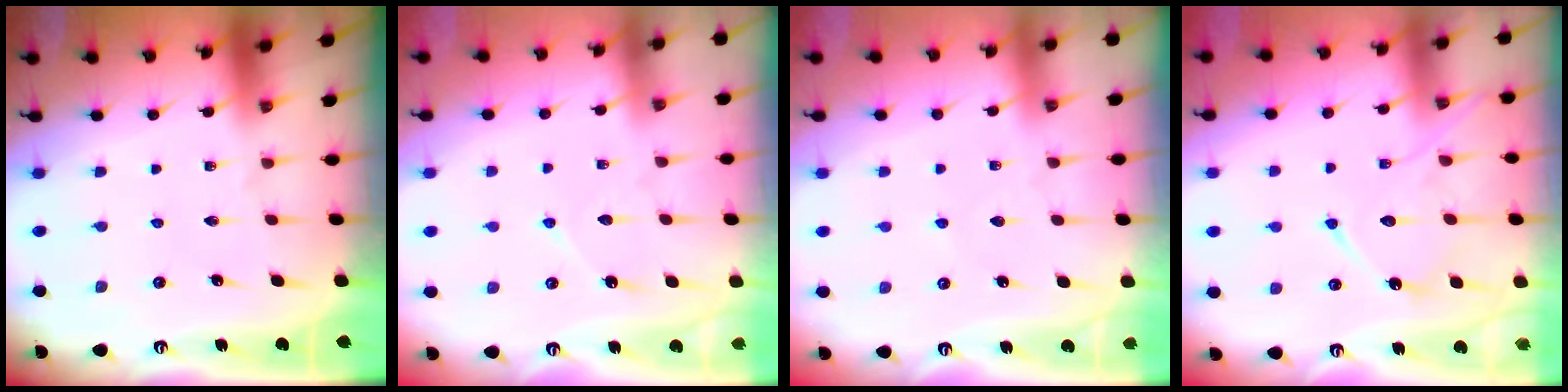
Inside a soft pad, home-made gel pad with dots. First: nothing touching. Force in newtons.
{"total": 4.0, "press": 3.9, "slide": 0.5}
{"total": 2.5, "press": 2.4, "slide": 0.4}
{"total": 13.0, "press": 13.0, "slide": 1.2}